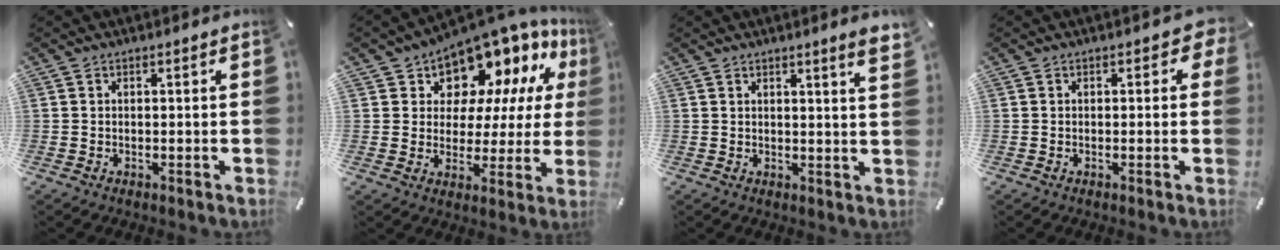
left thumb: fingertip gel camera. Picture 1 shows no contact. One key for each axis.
{"total": 13.4, "fx": 11.2, "fy": 6.6, "fz": 3.5, "tx": -0.061, "ty": -0.109, "tz": 0.196}
{"total": 3.6, "fx": 2.6, "fy": 0.0, "fz": 2.6, "tx": -0.039, "ty": -0.014, "tz": 0.041}
{"total": 2.1, "fx": 0.1, "fy": 1.4, "fz": 1.6, "tx": -0.018, "ty": -0.001, "tz": -0.001}